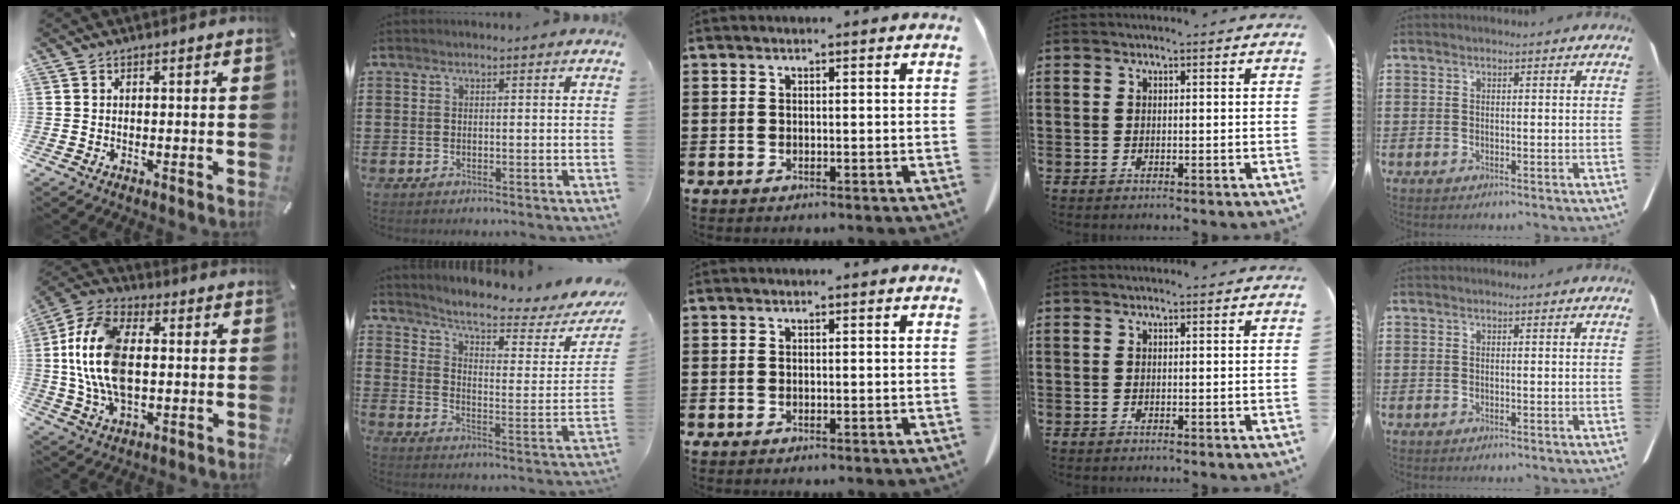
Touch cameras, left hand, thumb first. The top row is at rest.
{"thumb": {"total": 15.2, "force": [0.3, 9.6, 11.8], "torque": [-0.274, 0.001, 0.002]}, "index": {"total": 6.0, "force": [4.9, 0.7, 3.4], "torque": [-0.079, -0.032, 0.075]}}